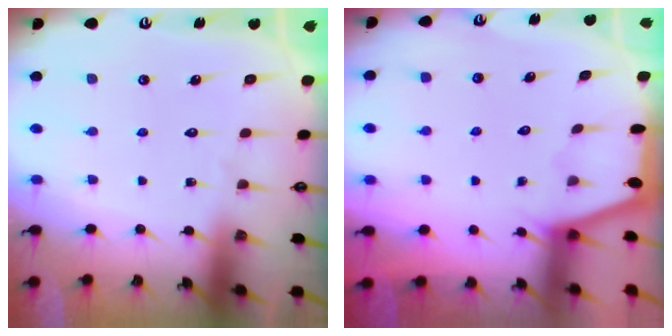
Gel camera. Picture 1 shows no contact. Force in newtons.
{"total": 1.2, "press": 1.2, "slide": 0.3}